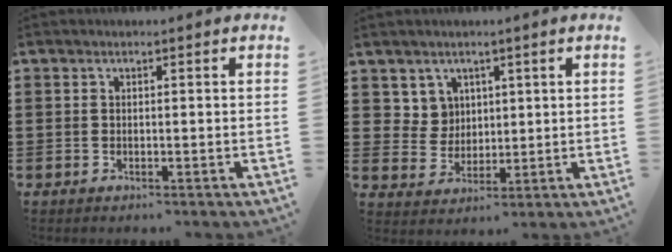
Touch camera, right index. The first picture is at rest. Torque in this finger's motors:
{"motor_torque": [-0.08, 0.20, 0.02, -0.01]}